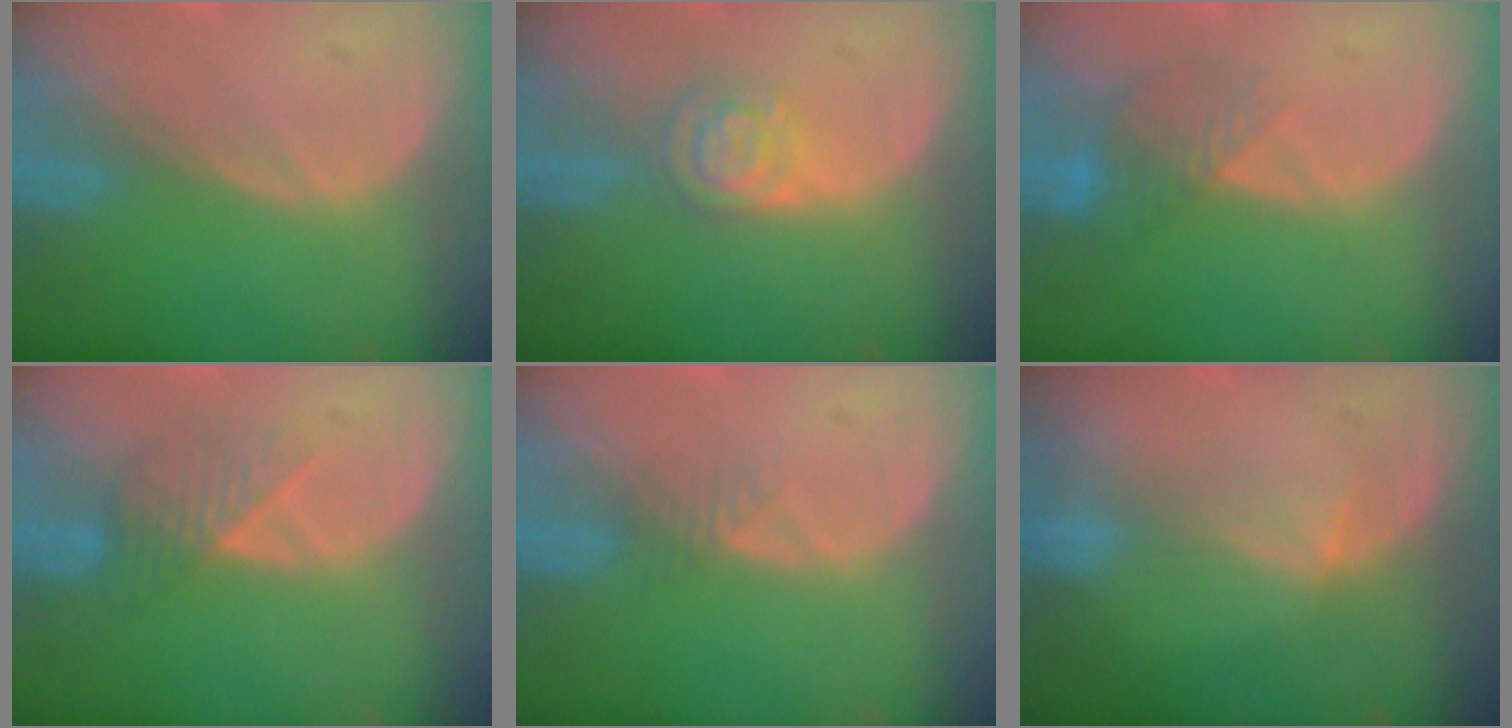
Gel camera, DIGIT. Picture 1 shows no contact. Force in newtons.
{"total": 4.6, "press": 3.9, "slide": 2.4}
{"total": 4.1, "press": 3.9, "slide": 1.5}
{"total": 3.8, "press": 3.4, "slide": 1.5}
{"total": 1.6, "press": 1.4, "slide": 0.9}
{"total": 2.7, "press": 2.4, "slide": 1.2}